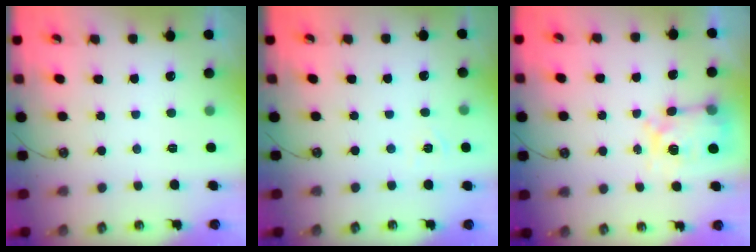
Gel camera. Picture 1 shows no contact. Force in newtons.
{"total": 3.6, "press": 3.6, "slide": 0.5}
{"total": 7.2, "press": 7.1, "slide": 0.6}